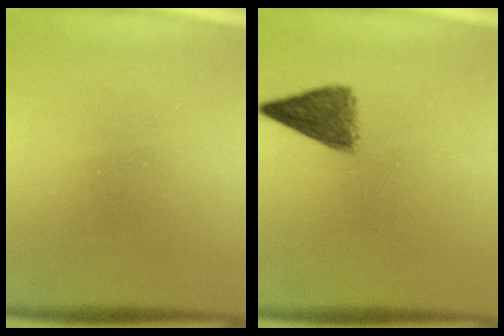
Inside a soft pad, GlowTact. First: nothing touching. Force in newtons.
{"total": 5.0}